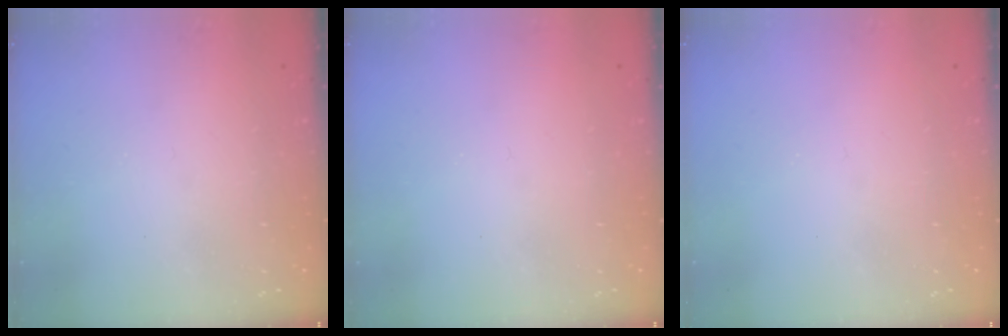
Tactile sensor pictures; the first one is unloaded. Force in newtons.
{"total": 0.0}
{"total": 0.0}